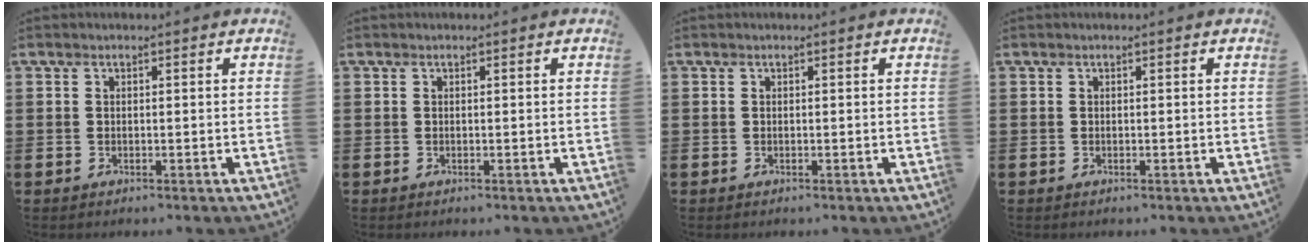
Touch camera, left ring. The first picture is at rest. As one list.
[{"total": 0.0}, {"total": 0.0}, {"total": 0.0}]